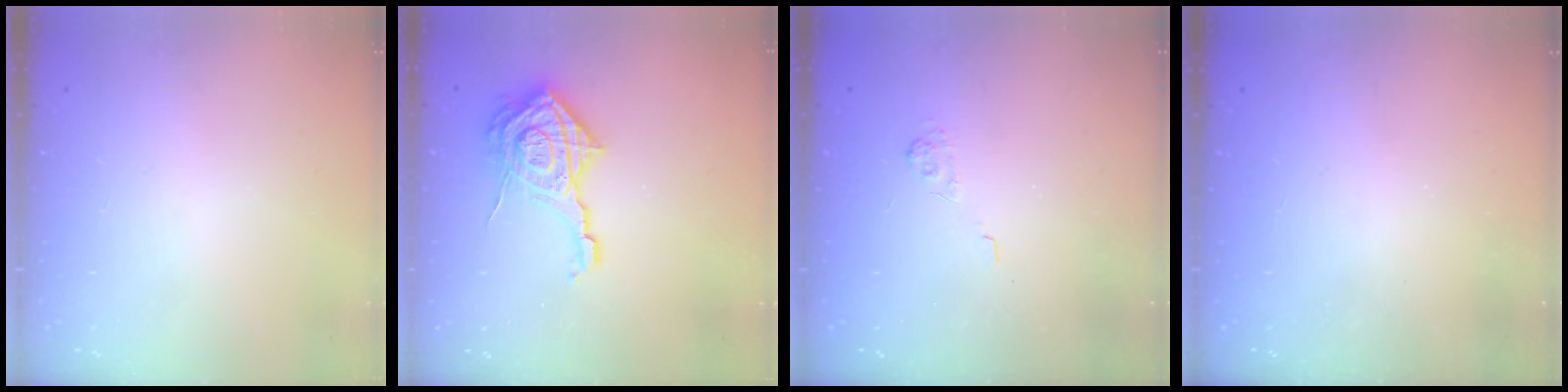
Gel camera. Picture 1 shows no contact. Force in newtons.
{"total": 15.9, "press": 15.9, "slide": 1.1}
{"total": 2.0, "press": 1.4, "slide": 1.4}
{"total": 2.3, "press": 2.2, "slide": 0.8}